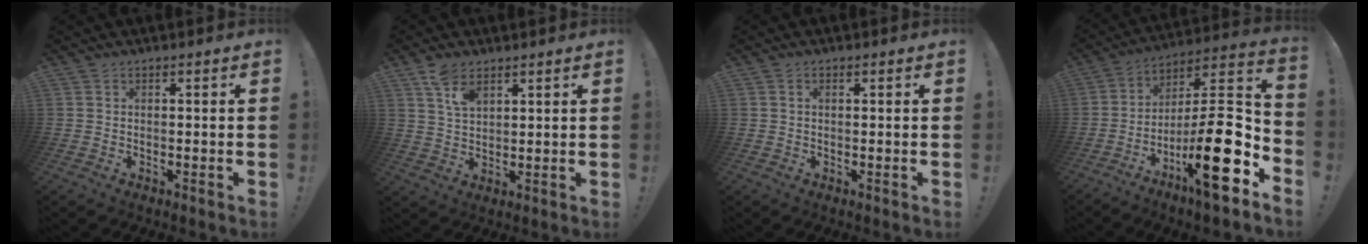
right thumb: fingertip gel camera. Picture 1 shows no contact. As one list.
[{"total": 7.0, "force": [4.4, 3.5, 4.2], "torque": [-0.074, -0.016, 0.081]}, {"total": 0.9, "force": [0.3, 0.4, 0.7], "torque": [-0.008, -0.001, 0.004]}, {"total": 22.0, "force": [-9.2, 4.8, 19.4], "torque": [-0.302, 0.034, -0.154]}]